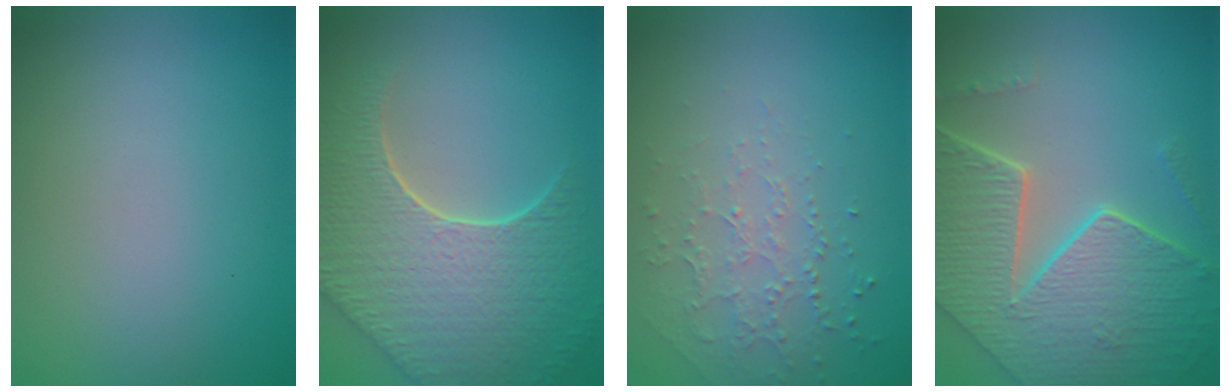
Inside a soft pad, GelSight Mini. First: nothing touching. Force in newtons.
{"total": 8.8, "press": 6.2, "slide": 6.2}
{"total": 1.5, "press": 1.2, "slide": 0.9}
{"total": 8.1, "press": 5.9, "slide": 5.5}